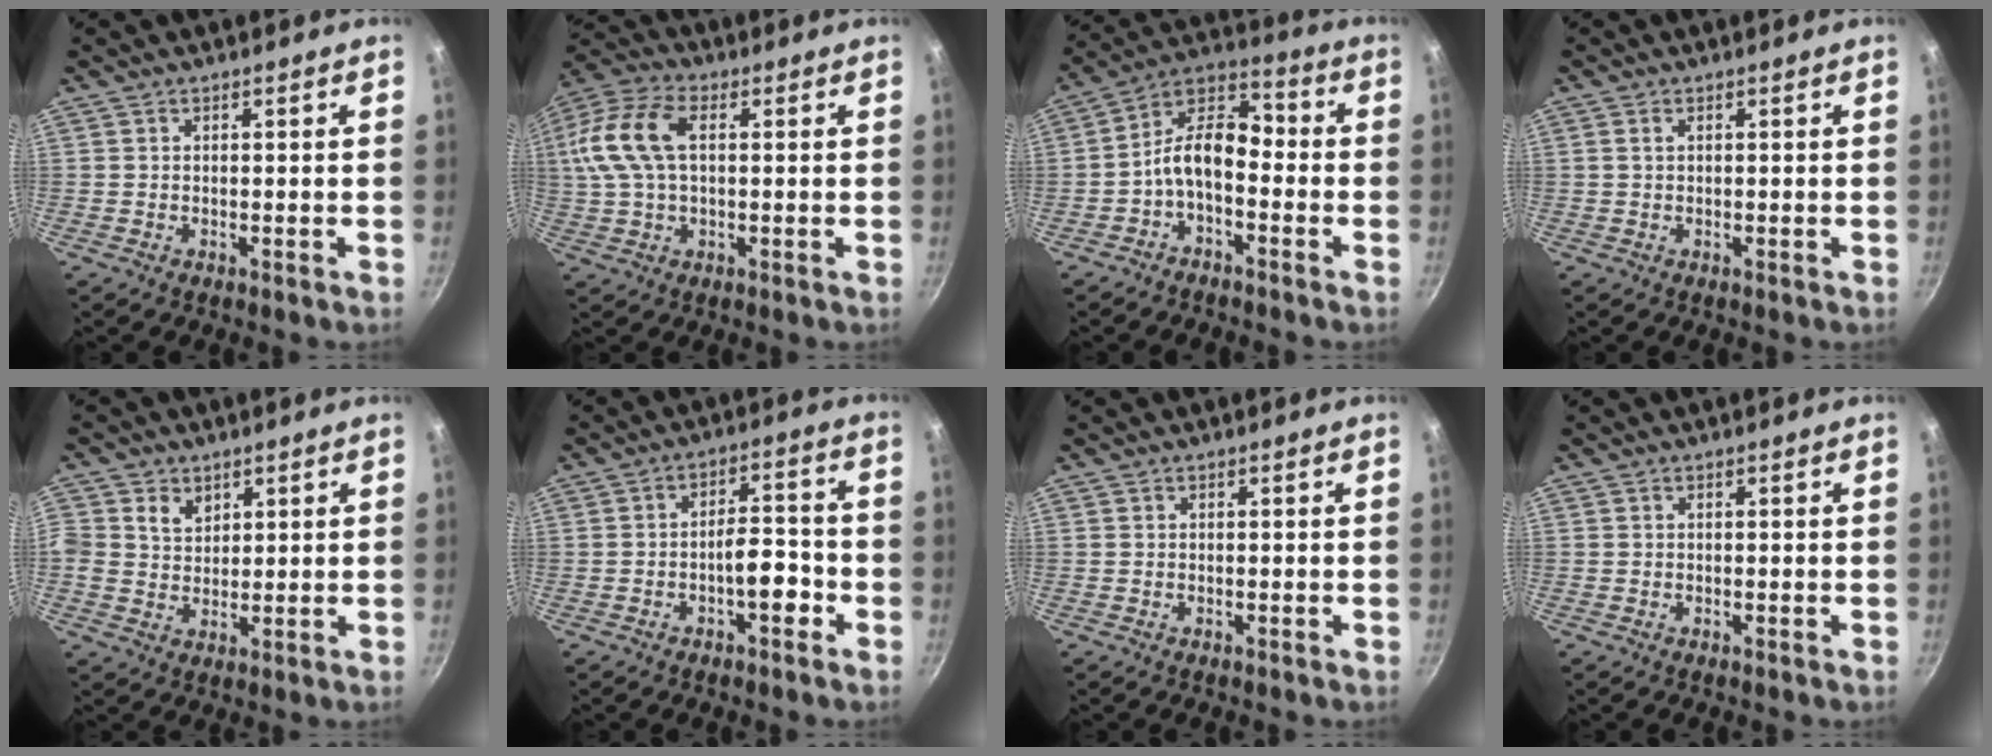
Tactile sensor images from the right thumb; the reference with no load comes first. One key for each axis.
{"total": 15.5, "fx": 2.6, "fy": 9.1, "fz": 12.3, "tx": -0.259, "ty": 0.025, "tz": 0.035}
{"total": 10.0, "fx": -2.9, "fy": 5.7, "fz": 7.6, "tx": -0.125, "ty": 0.056, "tz": -0.070}
{"total": 0.9, "fx": 0.3, "fy": 0.5, "fz": 0.7, "tx": -0.012, "ty": 0.002, "tz": 0.004}
{"total": 5.2, "fx": 2.0, "fy": 4.5, "fz": 1.9, "tx": -0.014, "ty": -0.004, "tz": 0.034}
{"total": 6.7, "fx": -2.8, "fy": 2.8, "fz": 5.5, "tx": -0.064, "ty": 0.035, "tz": -0.045}
{"total": 0.0}
{"total": 0.0}